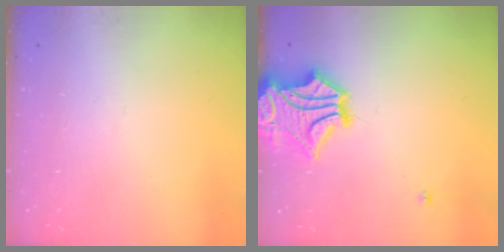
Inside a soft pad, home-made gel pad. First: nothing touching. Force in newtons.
{"total": 4.9, "press": 4.4, "slide": 2.0}